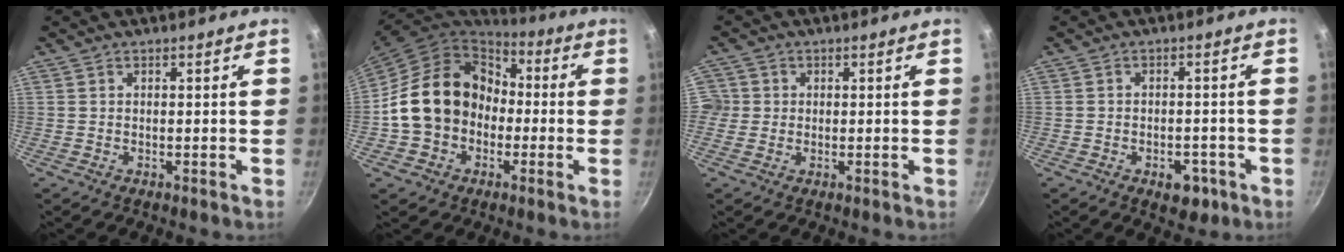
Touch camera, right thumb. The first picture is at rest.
{"total": 17.9, "force": [-1.4, 14.9, 9.9], "torque": [-0.145, 0.053, -0.026]}
{"total": 3.8, "force": [-0.1, 3.7, 0.8], "torque": [0.007, 0.007, -0.007]}
{"total": 5.4, "force": [-2.6, 3.3, 3.4], "torque": [-0.022, 0.017, -0.025]}